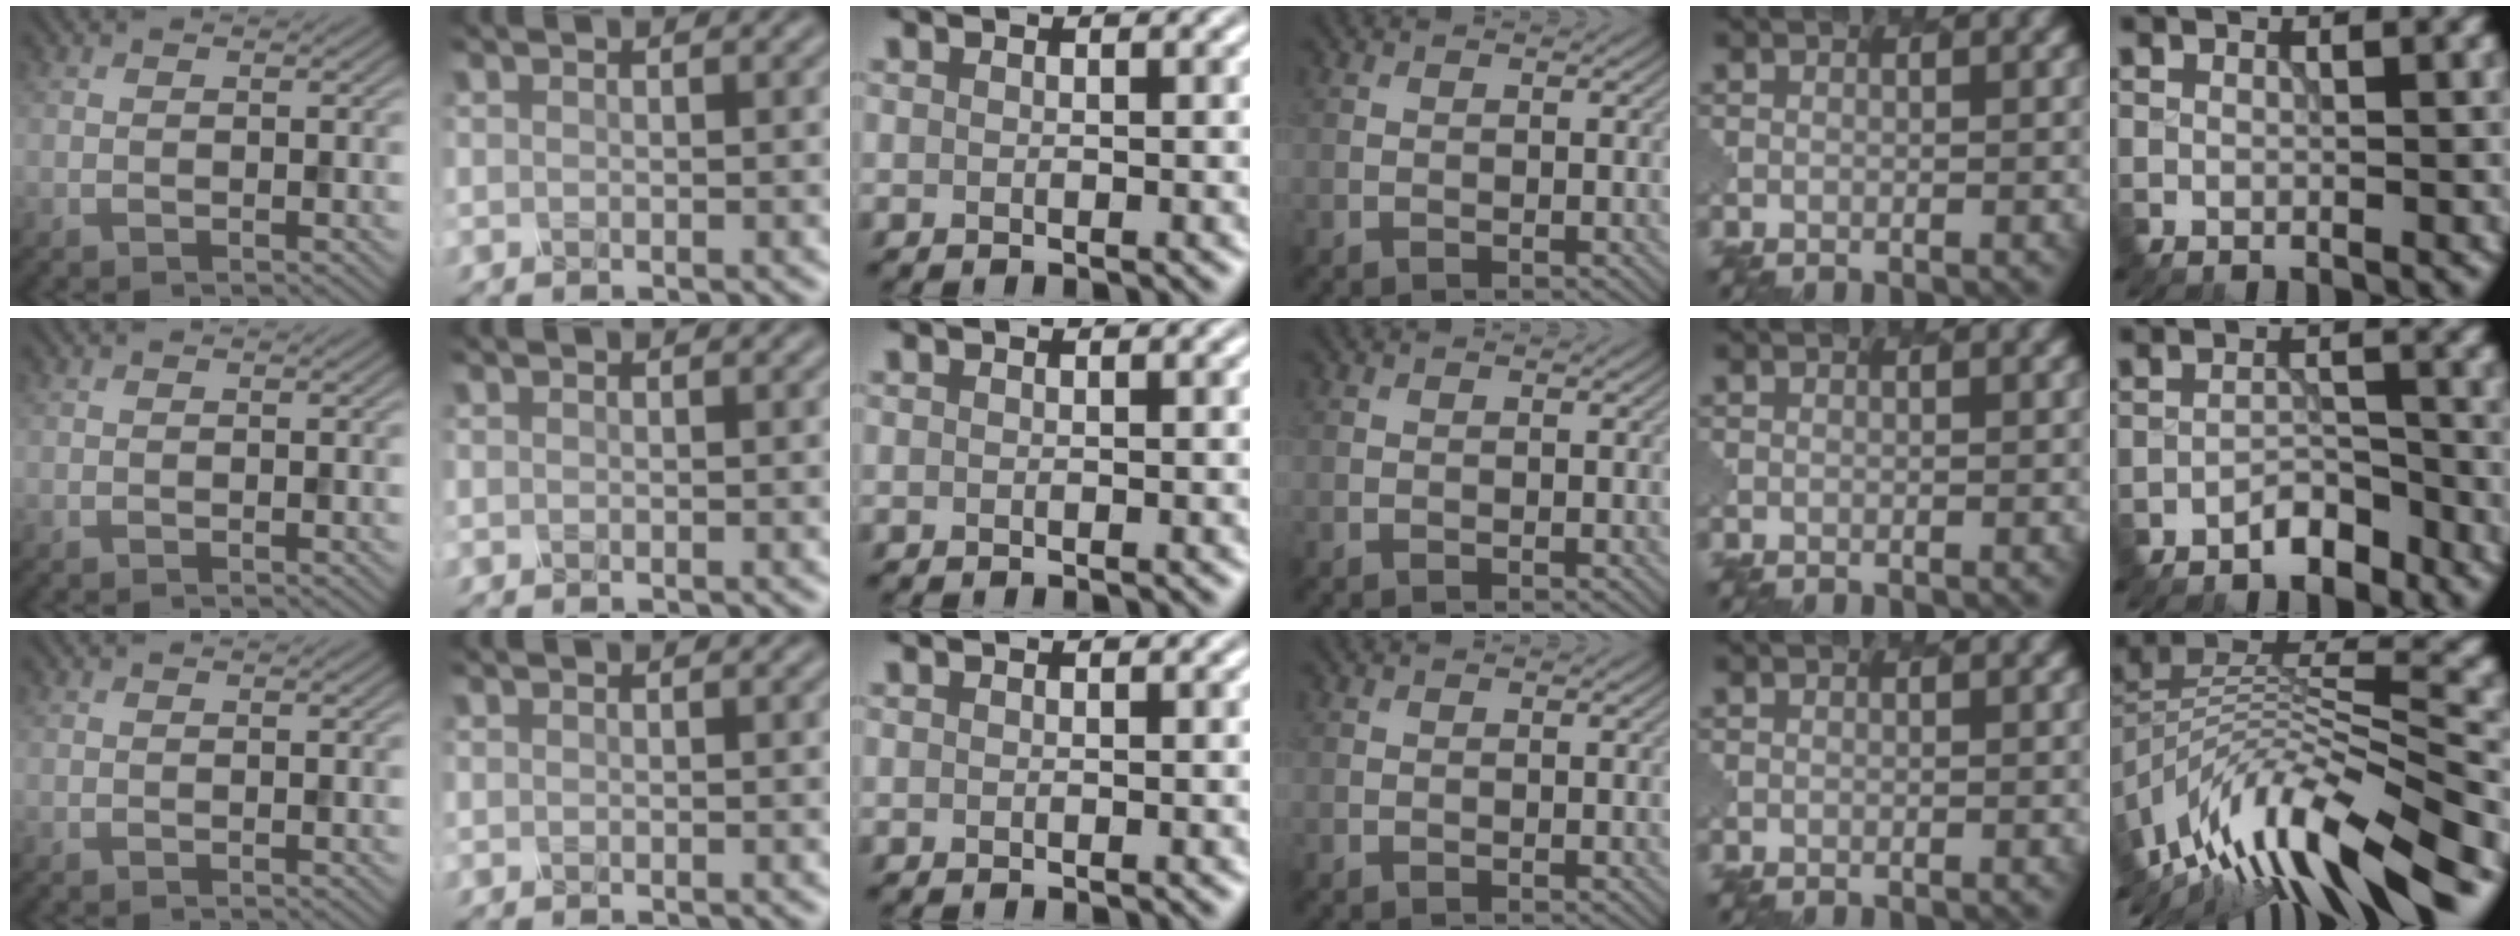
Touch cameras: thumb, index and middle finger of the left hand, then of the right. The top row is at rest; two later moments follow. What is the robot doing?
{"motion": "dispense", "object": "dispenser bottle"}